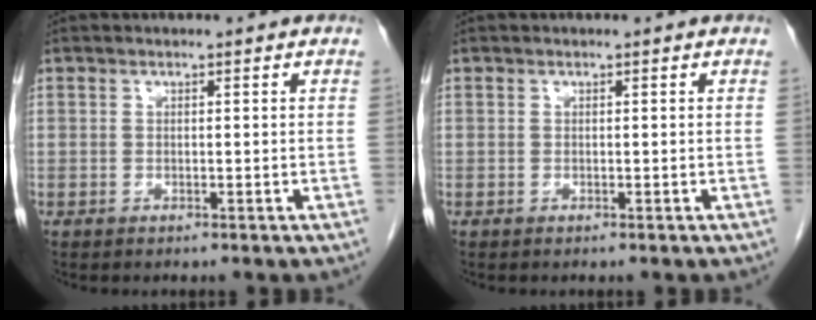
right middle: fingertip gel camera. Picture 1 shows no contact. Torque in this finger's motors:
{"motor_torque": [-0.02, -0.01, 0.00, 0.00]}